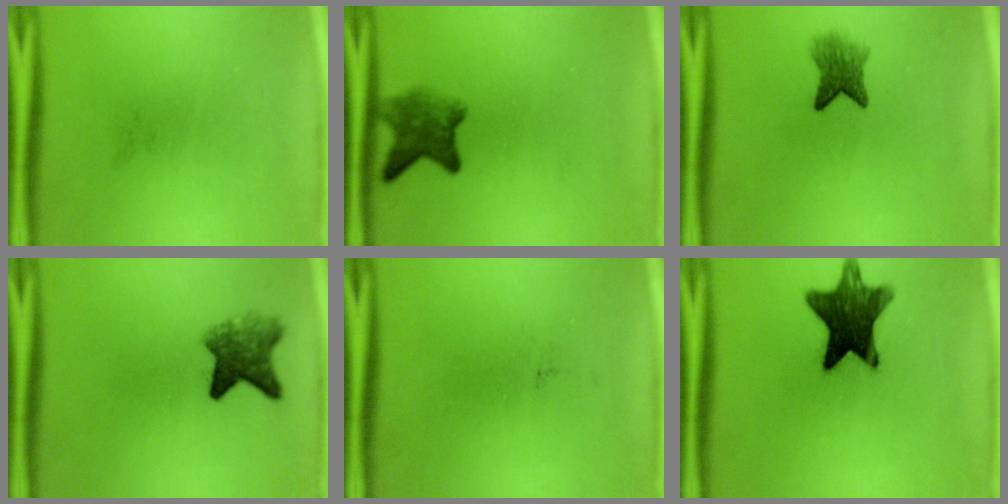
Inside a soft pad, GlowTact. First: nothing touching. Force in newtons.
{"total": 5.2}
{"total": 3.9}
{"total": 5.7}
{"total": 0.0}
{"total": 13.3}